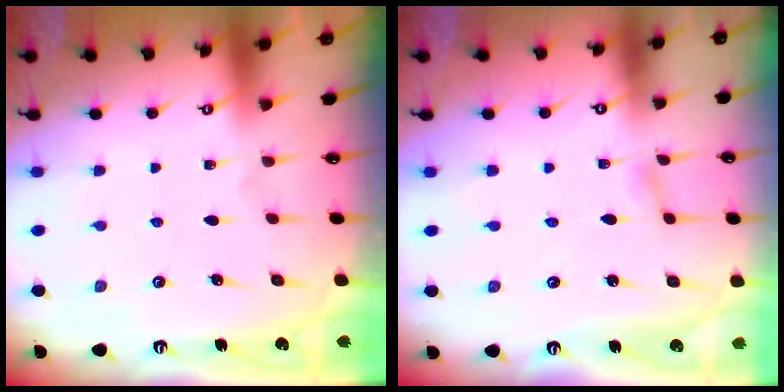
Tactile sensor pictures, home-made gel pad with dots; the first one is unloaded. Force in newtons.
{"total": 1.1, "press": 1.1, "slide": 0.1}